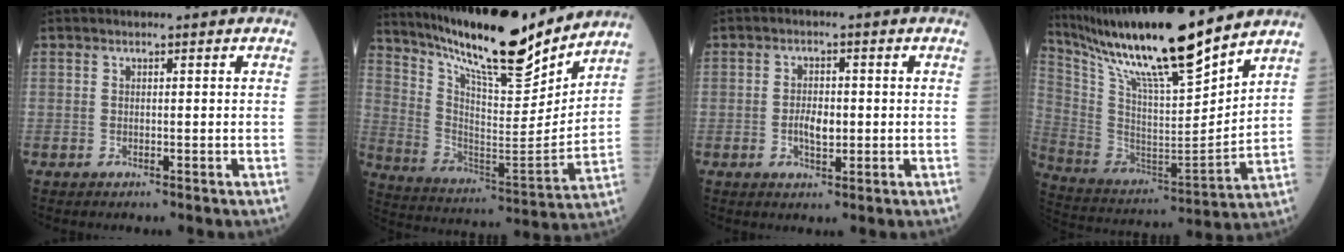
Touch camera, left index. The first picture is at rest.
{"total": 20.9, "force": [17.8, 2.8, 10.5], "torque": [-0.187, -0.019, 0.295]}
{"total": 3.5, "force": [-0.5, 1.5, 3.1], "torque": [-0.059, 0.001, -0.008]}
{"total": 19.0, "force": [15.5, 1.0, 10.9], "torque": [-0.201, 0.003, 0.282]}